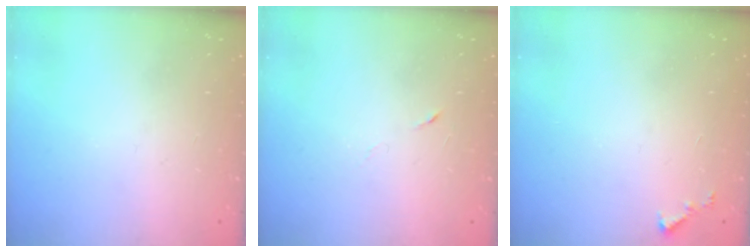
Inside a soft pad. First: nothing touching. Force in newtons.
{"total": 2.9, "press": 2.7, "slide": 1.0}
{"total": 3.3, "press": 3.3, "slide": 0.3}